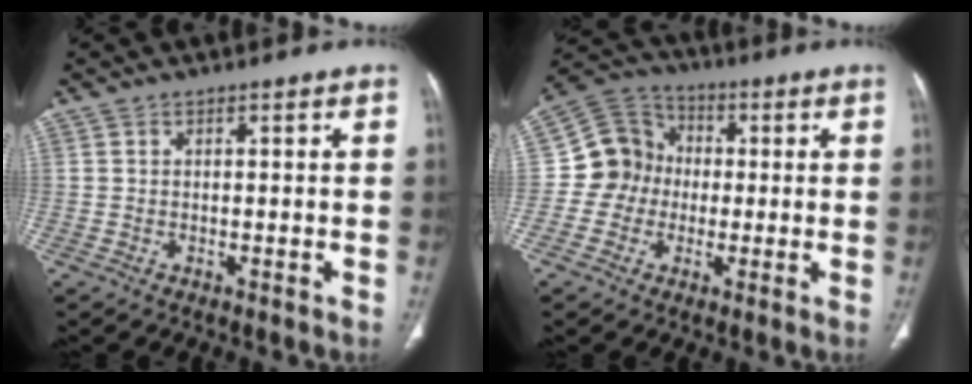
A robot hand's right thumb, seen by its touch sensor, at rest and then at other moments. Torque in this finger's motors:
{"motor_torque": [-0.35, 0.25, 0.02, 0.45, 0.09]}